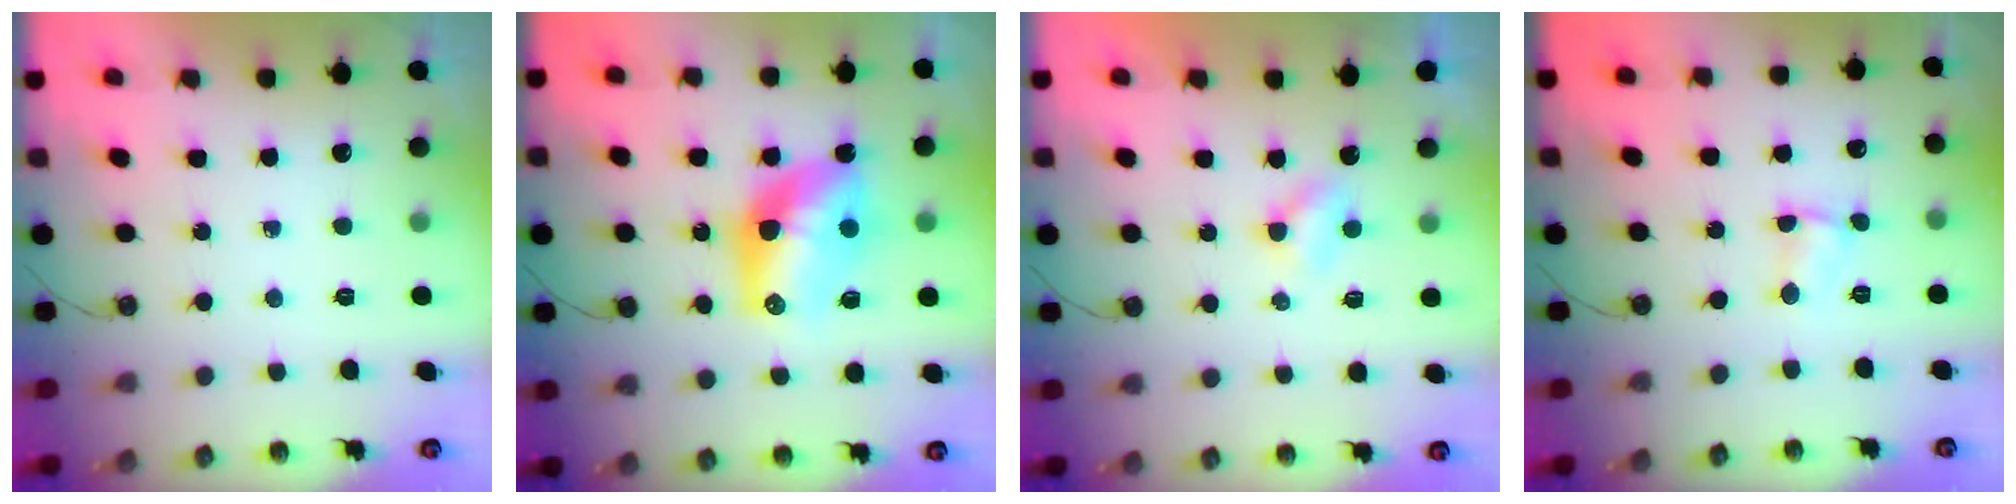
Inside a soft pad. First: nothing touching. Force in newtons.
{"total": 12.9, "press": 12.9, "slide": 1.1}
{"total": 2.4, "press": 2.4, "slide": 0.6}
{"total": 2.4, "press": 2.3, "slide": 0.4}